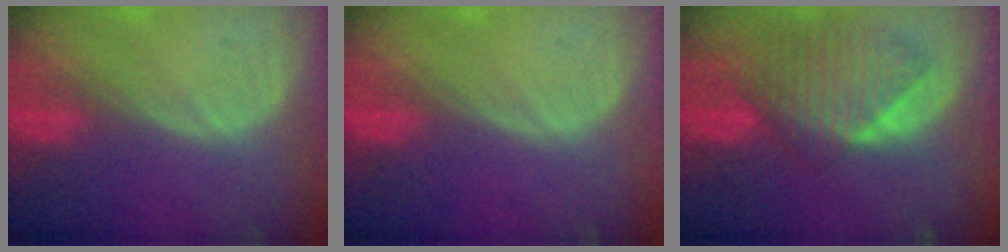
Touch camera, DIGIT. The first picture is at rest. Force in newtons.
{"total": 0.0}
{"total": 9.5, "press": 8.4, "slide": 4.6}